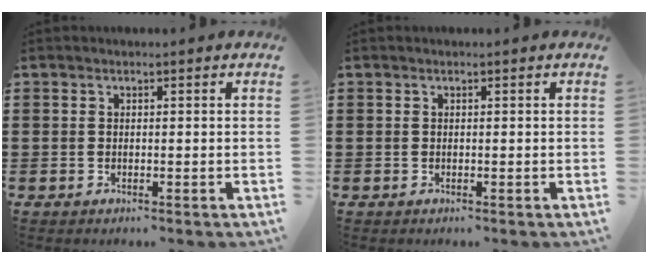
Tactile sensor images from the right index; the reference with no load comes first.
{"total": 0.0}